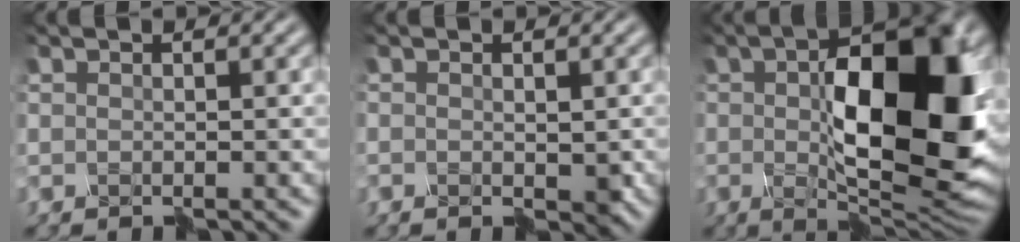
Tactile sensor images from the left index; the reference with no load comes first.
{"total": 1.4, "force": [-0.5, 0.5, 1.2], "torque": [-0.018, -0.005, -0.006]}
{"total": 12.8, "force": [0.2, 5.4, 11.6], "torque": [-0.169, 0.004, 0.003]}